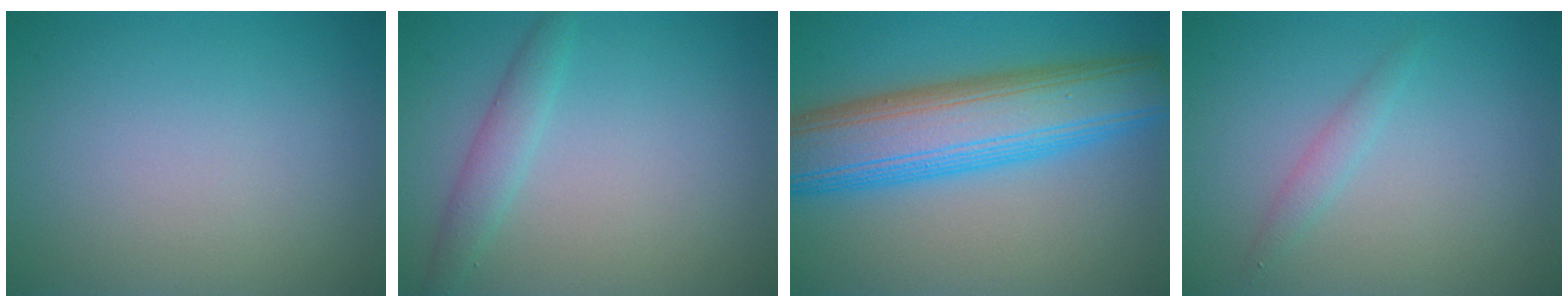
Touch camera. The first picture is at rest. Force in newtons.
{"total": 2.0, "press": 2.0, "slide": 0.3}
{"total": 10.6, "press": 10.6, "slide": 0.3}
{"total": 1.5, "press": 1.5, "slide": 0.1}